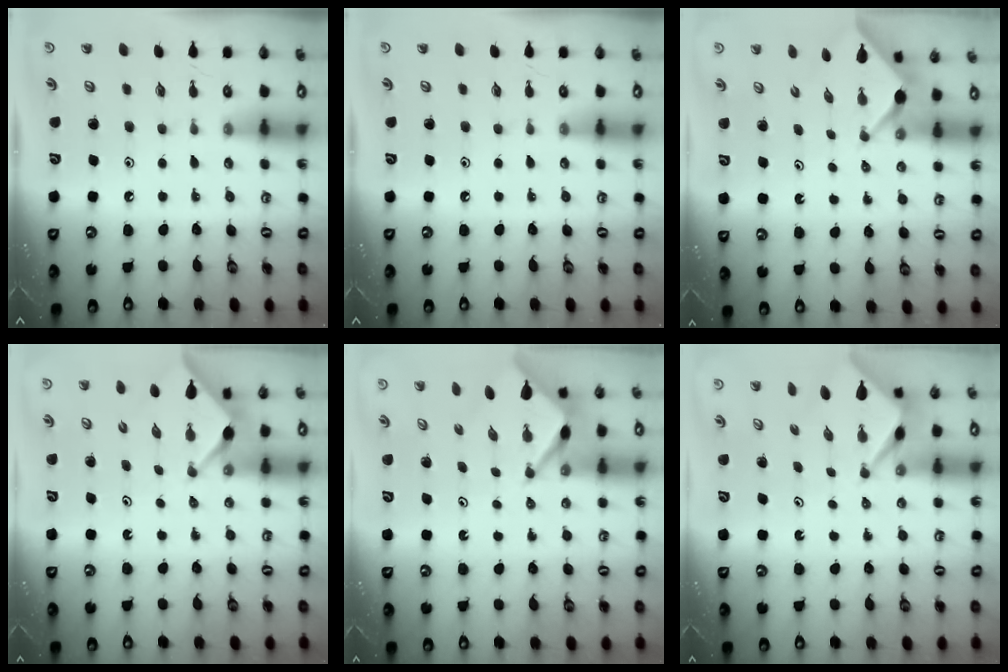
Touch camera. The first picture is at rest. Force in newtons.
{"total": 0.0}
{"total": 2.5, "press": 2.5, "slide": 0.2}
{"total": 3.1, "press": 3.1, "slide": 0.2}
{"total": 3.8, "press": 3.8, "slide": 0.3}
{"total": 2.6, "press": 2.6, "slide": 0.1}